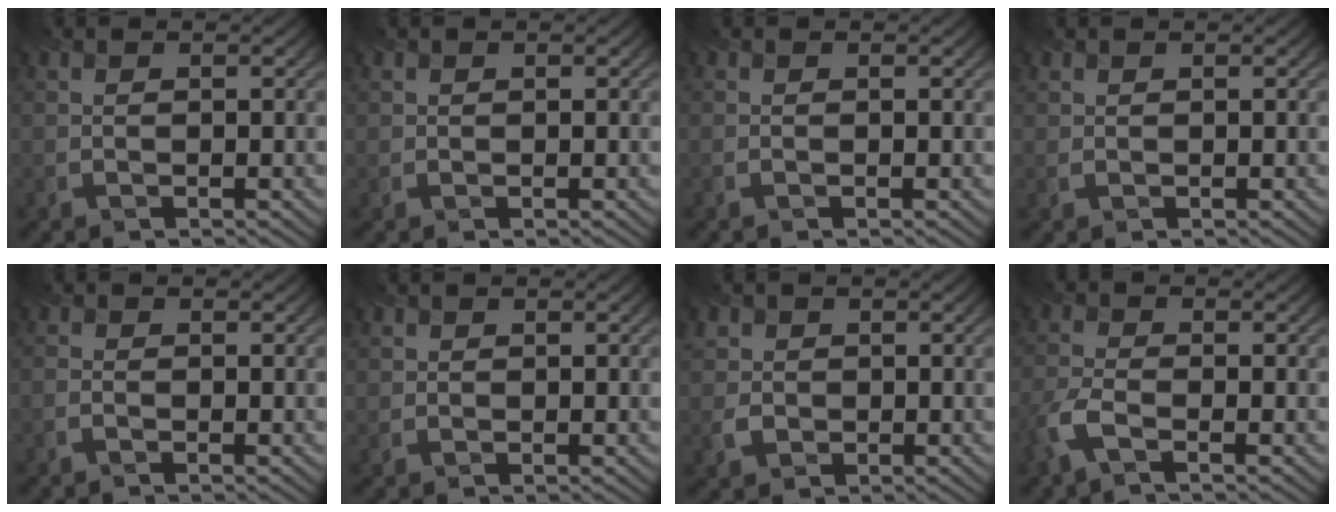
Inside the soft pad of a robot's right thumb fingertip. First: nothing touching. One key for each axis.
{"total": 0.7, "fx": 0.4, "fy": 0.6, "fz": 0.0, "tx": 0.002, "ty": -0.004, "tz": 0.007}
{"total": 0.0}
{"total": 0.7, "fx": 0.6, "fy": 0.4, "fz": 0.1, "tx": -0.007, "ty": -0.001, "tz": 0.015}
{"total": 0.9, "fx": -0.6, "fy": 0.4, "fz": 0.5, "tx": -0.017, "ty": -0.002, "tz": -0.015}
{"total": 1.0, "fx": 0.5, "fy": 0.8, "fz": 0.1, "tx": 0.000, "ty": -0.004, "tz": 0.009}
{"total": 2.7, "fx": 0.2, "fy": 2.6, "fz": 0.6, "tx": -0.019, "ty": -0.001, "tz": 0.001}
{"total": 3.8, "fx": -2.1, "fy": 1.3, "fz": 2.9, "tx": -0.078, "ty": -0.006, "tz": -0.056}